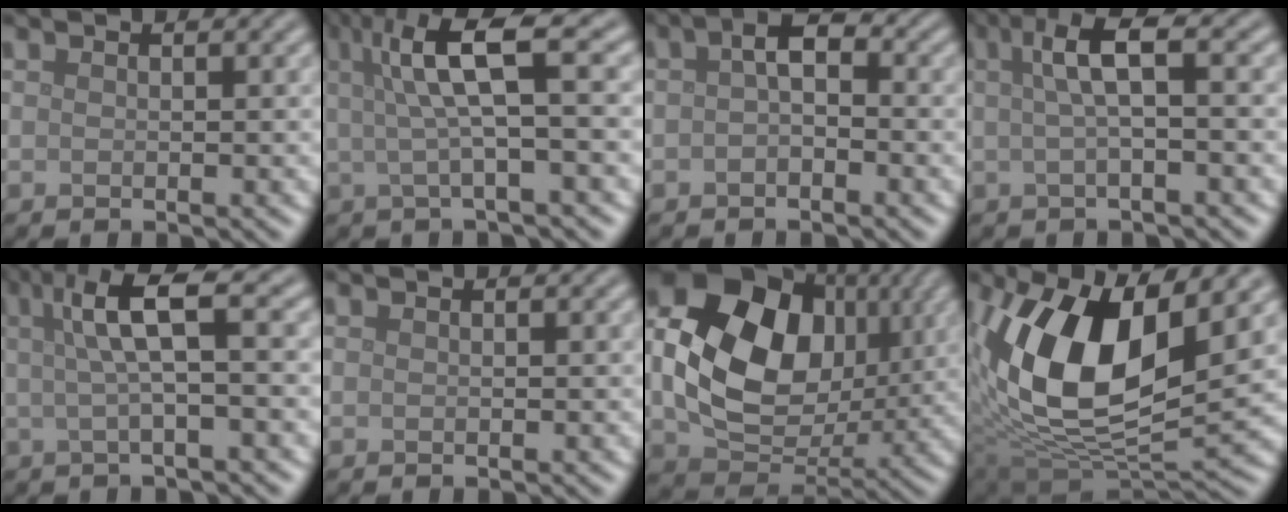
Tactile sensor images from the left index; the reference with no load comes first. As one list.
[{"total": 6.5, "force": [1.6, 1.3, 6.2], "torque": [-0.107, 0.016, 0.024]}, {"total": 2.4, "force": [-0.1, 1.2, 2.1], "torque": [-0.035, 0.007, -0.010]}, {"total": 4.1, "force": [0.7, 1.0, 4.0], "torque": [-0.068, 0.013, 0.009]}, {"total": 5.5, "force": [1.2, 1.2, 5.3], "torque": [-0.089, 0.018, 0.017]}, {"total": 0.0}, {"total": 13.0, "force": [1.7, 9.7, 8.5], "torque": [-0.162, 0.005, 0.029]}, {"total": 13.7, "force": [3.6, 6.5, 11.5], "torque": [-0.217, 0.003, 0.059]}]